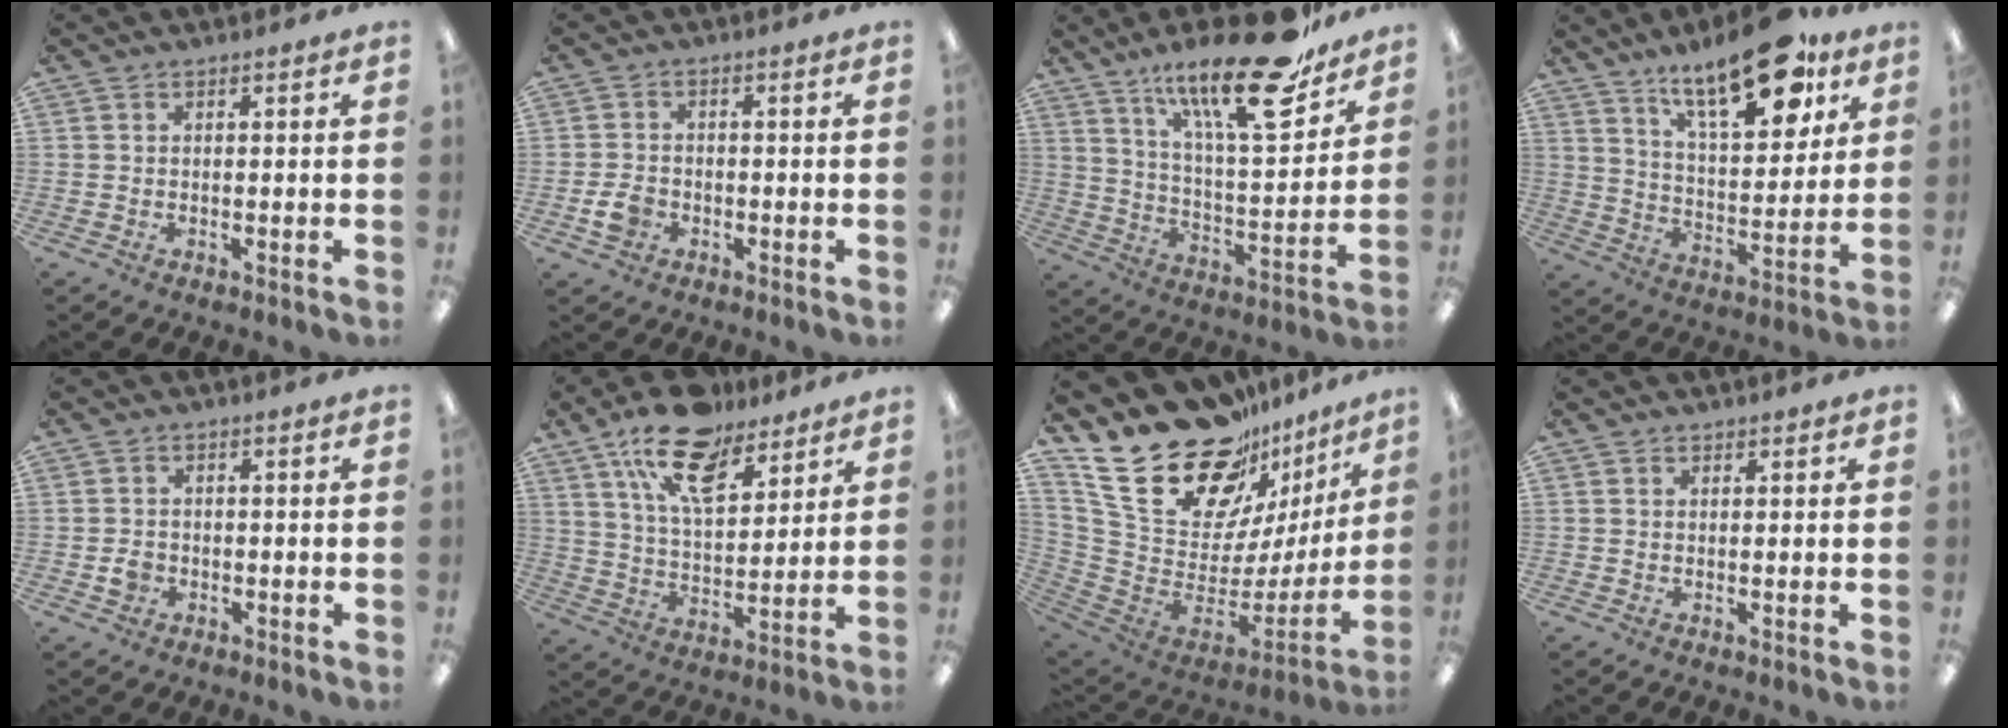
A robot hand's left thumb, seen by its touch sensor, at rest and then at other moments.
{"total": 4.2, "force": [-1.6, 3.3, 2.1], "torque": [-0.036, 0.008, -0.028]}
{"total": 24.2, "force": [16.7, 6.8, 16.1], "torque": [-0.254, -0.099, 0.270]}
{"total": 19.7, "force": [13.6, 7.3, 12.3], "torque": [-0.187, -0.074, 0.223]}
{"total": 2.6, "force": [-0.7, 2.3, 1.0], "torque": [-0.015, 0.004, -0.013]}
{"total": 16.7, "force": [11.5, 7.8, 9.2], "torque": [-0.155, -0.053, 0.204]}
{"total": 28.6, "force": [18.1, 15.3, 16.0], "torque": [-0.262, -0.123, 0.354]}
{"total": 1.0, "force": [0.8, 0.6, -0.1], "torque": [0.009, -0.003, 0.014]}